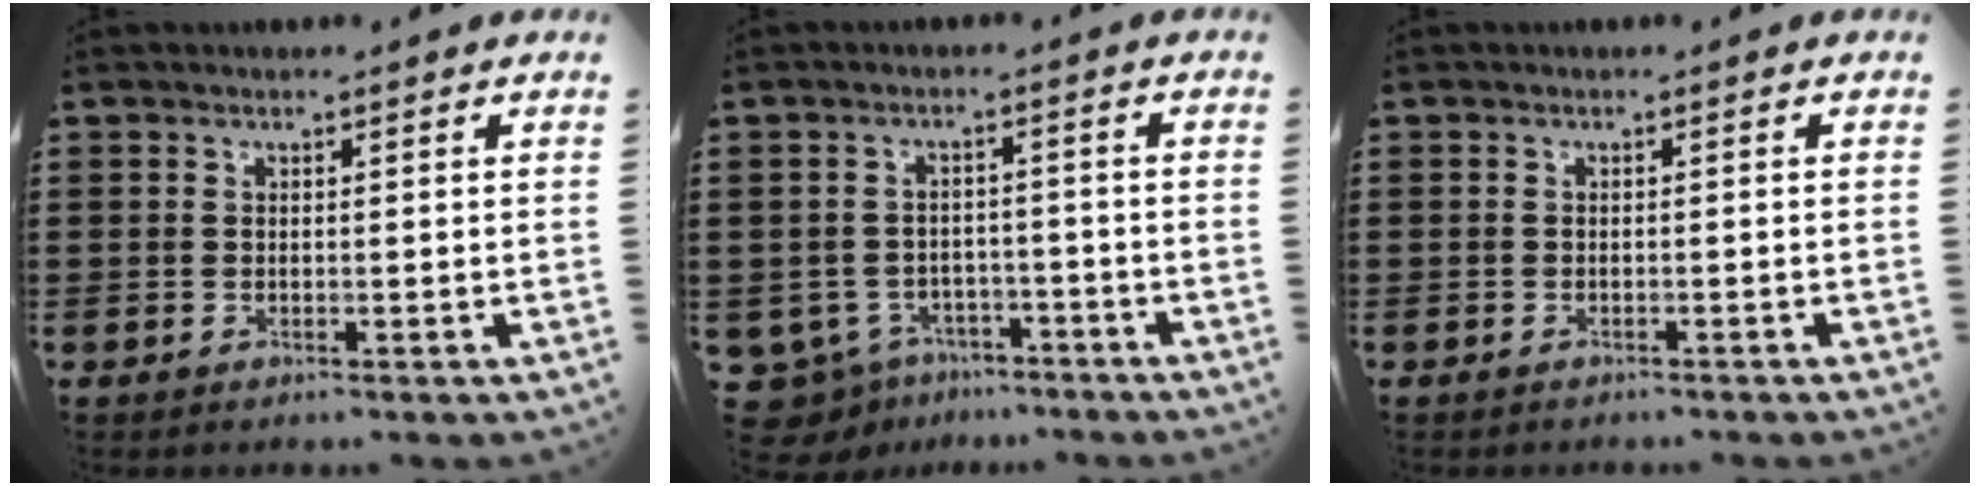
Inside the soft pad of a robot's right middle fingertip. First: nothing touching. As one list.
[{"total": 4.3, "force": [-3.8, 1.9, 0.8], "torque": [-0.044, -0.003, -0.082]}, {"total": 0.6, "force": [-0.6, 0.1, -0.1], "torque": [0.000, 0.000, -0.014]}]